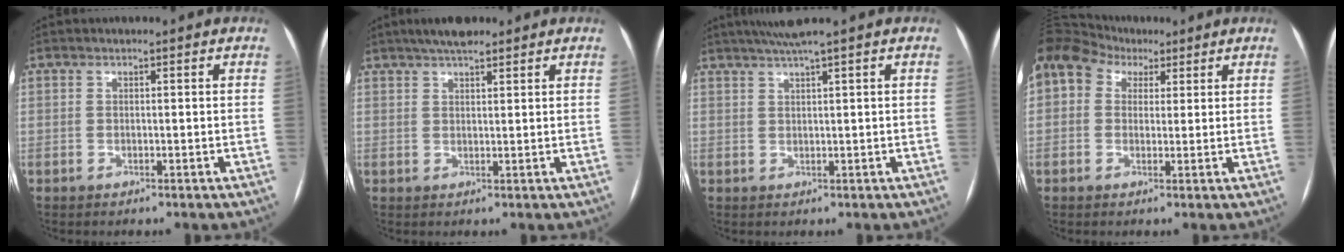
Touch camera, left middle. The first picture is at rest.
{"total": 4.9, "force": [3.9, 1.2, 2.8], "torque": [-0.047, 0.019, 0.064]}
{"total": 3.9, "force": [2.9, -1.1, 2.3], "torque": [-0.044, 0.012, 0.055]}
{"total": 16.7, "force": [7.7, 12.8, 7.4], "torque": [-0.217, 0.097, 0.145]}